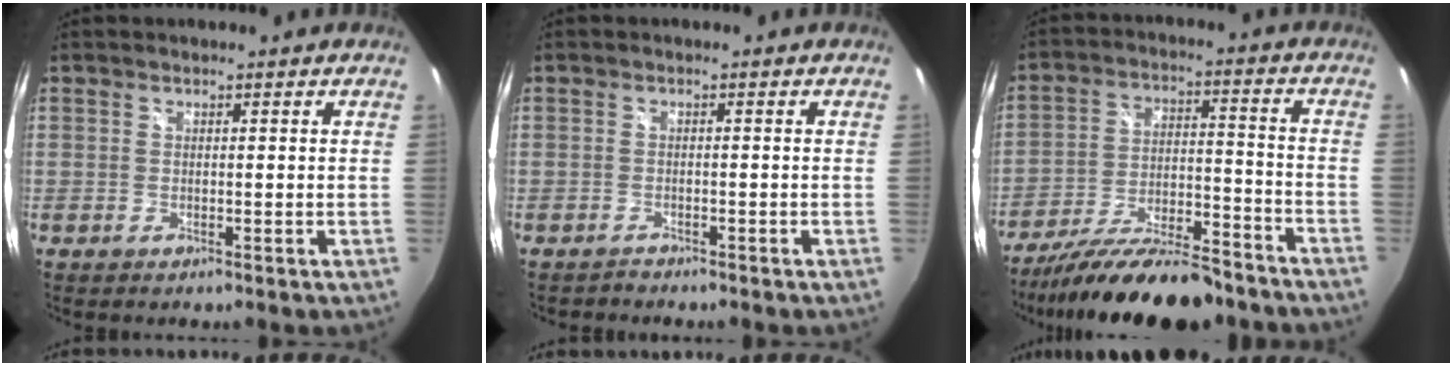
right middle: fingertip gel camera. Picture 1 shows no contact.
{"total": 1.2, "force": [-1.2, 0.4, -0.1], "torque": [-0.001, 0.000, -0.021]}
{"total": 20.2, "force": [-16.9, 4.2, 10.2], "torque": [-0.189, -0.035, -0.262]}